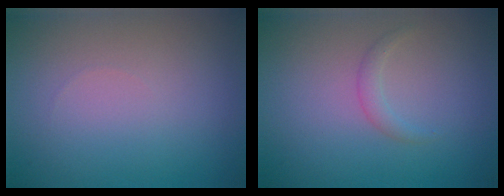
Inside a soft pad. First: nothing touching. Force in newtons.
{"total": 1.0, "press": 1.0, "slide": 0.1}